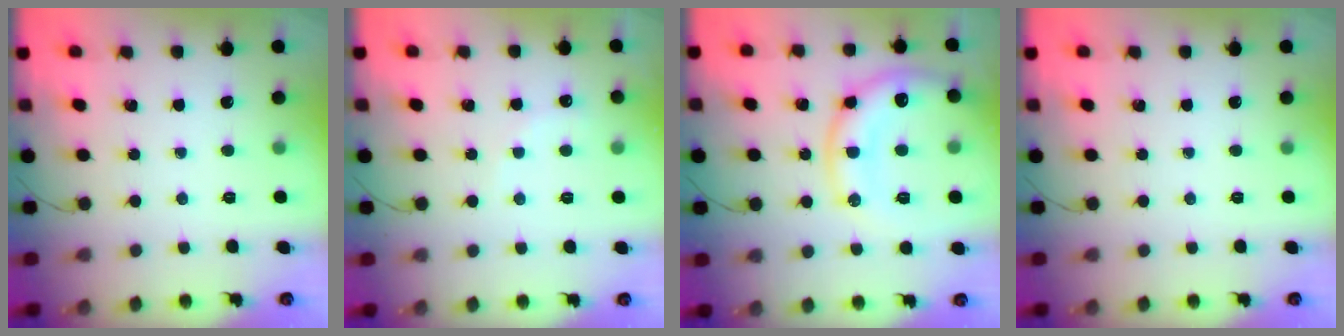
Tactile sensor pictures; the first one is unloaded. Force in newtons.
{"total": 6.0, "press": 5.9, "slide": 1.3}
{"total": 17.2, "press": 17.1, "slide": 1.7}
{"total": 0.0}